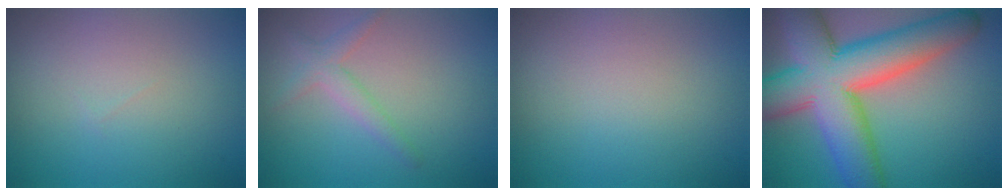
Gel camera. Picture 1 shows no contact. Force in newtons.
{"total": 2.0, "press": 2.0, "slide": 0.2}
{"total": 0.0}
{"total": 14.0, "press": 14.0, "slide": 0.5}